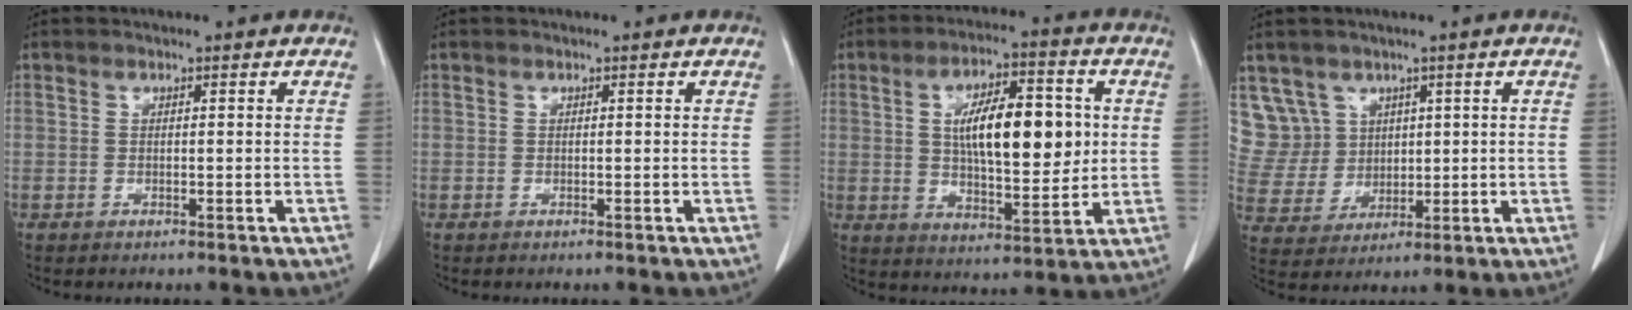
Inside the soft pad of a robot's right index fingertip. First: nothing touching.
{"total": 0.0}
{"total": 14.1, "force": [2.1, 5.0, 13.0], "torque": [-0.216, 0.012, 0.036]}
{"total": 8.3, "force": [4.3, 7.1, 0.0], "torque": [-0.009, 0.026, 0.103]}